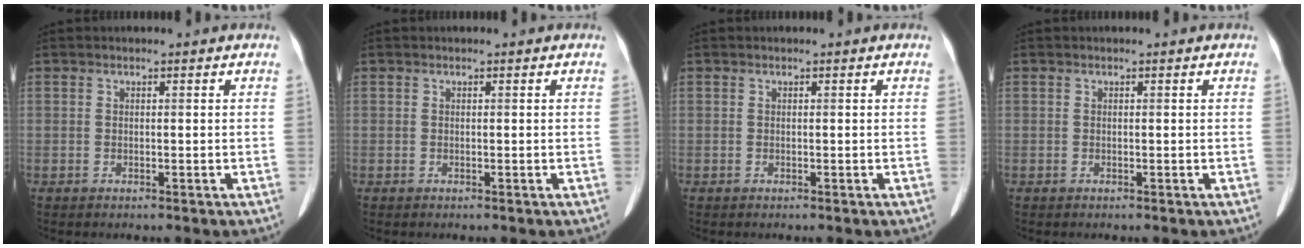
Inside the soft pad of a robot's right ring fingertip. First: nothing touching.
{"total": 0.0}
{"total": 0.0}
{"total": 0.0}